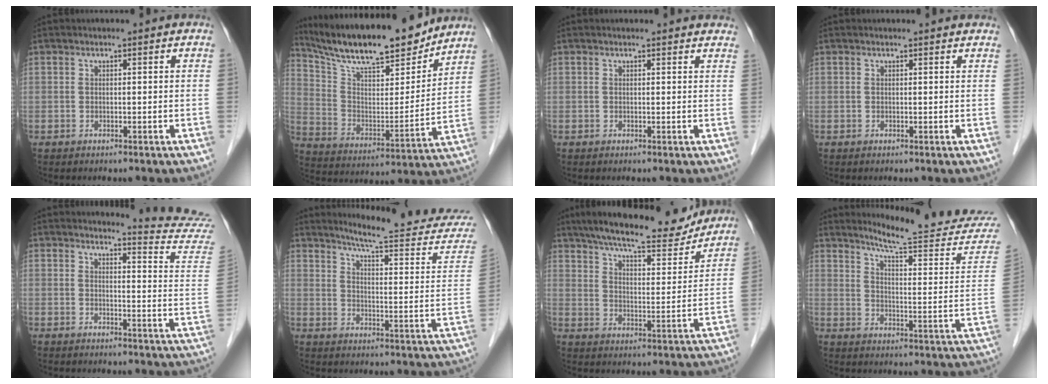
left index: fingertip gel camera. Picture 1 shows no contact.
{"total": 20.3, "force": [17.7, 3.7, 9.4], "torque": [-0.167, -0.004, 0.294]}
{"total": 4.3, "force": [4.2, 0.9, 0.8], "torque": [-0.006, 0.005, 0.030]}
{"total": 2.1, "force": [2.1, 0.3, 0.3], "torque": [-0.014, 0.006, 0.015]}
{"total": 12.2, "force": [12.1, -1.5, -0.1], "torque": [0.001, -0.126, 0.115]}
{"total": 19.2, "force": [18.2, 0.6, 5.9], "torque": [-0.076, -0.097, 0.222]}
{"total": 18.6, "force": [16.3, 3.8, 8.1], "torque": [-0.129, 0.000, 0.232]}
{"total": 21.4, "force": [20.3, 0.3, 6.8], "torque": [-0.094, -0.110, 0.250]}